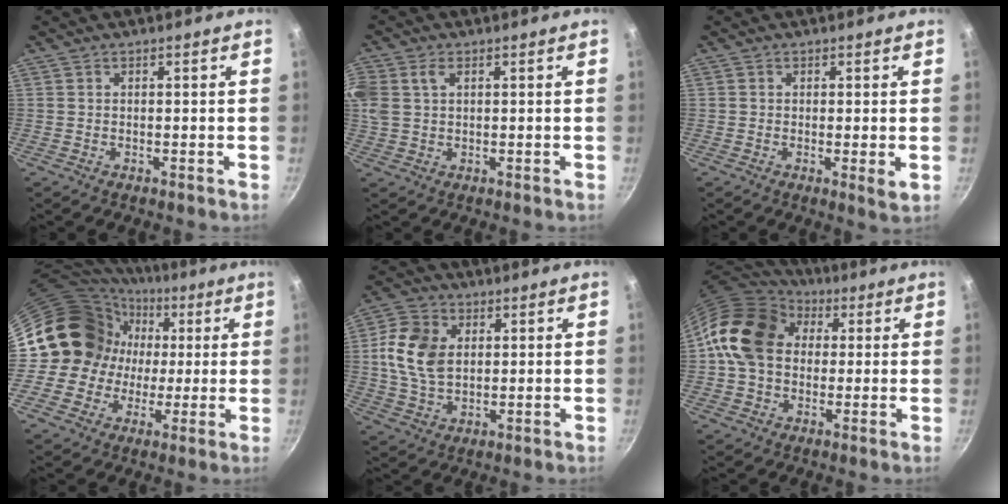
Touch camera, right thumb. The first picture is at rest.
{"total": 10.7, "force": [3.1, 7.9, 6.5], "torque": [-0.159, 0.024, 0.059]}
{"total": 2.4, "force": [0.0, 0.5, 2.3], "torque": [-0.037, -0.011, -0.003]}
{"total": 15.6, "force": [2.2, 14.5, 5.2], "torque": [-0.065, 0.020, 0.033]}
{"total": 11.4, "force": [1.9, 8.1, 7.8], "torque": [-0.133, 0.002, 0.030]}
{"total": 17.2, "force": [2.8, 13.4, 10.5], "torque": [-0.164, 0.030, 0.035]}